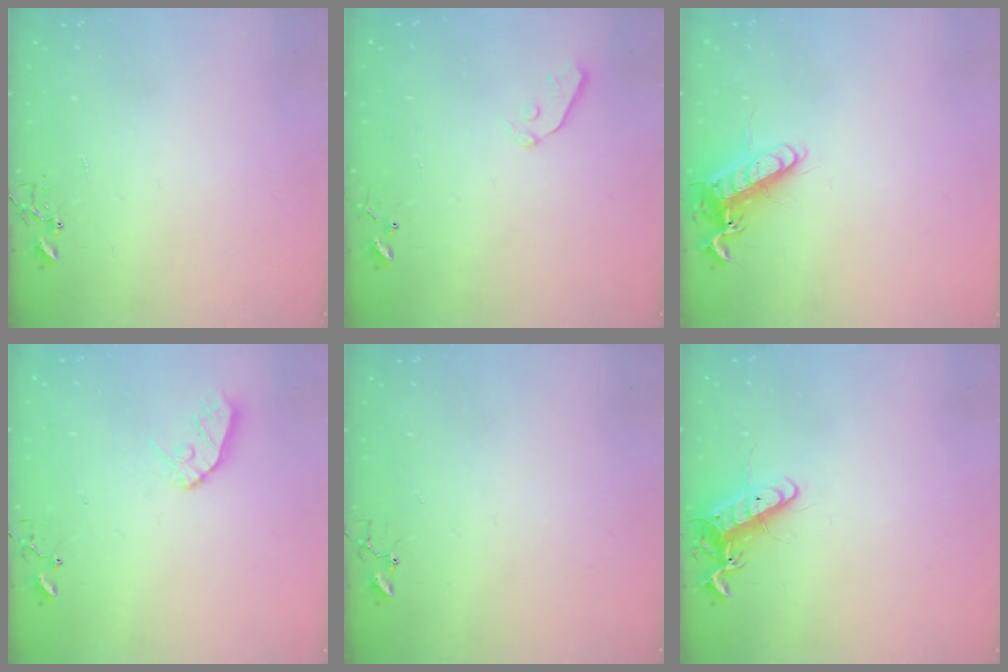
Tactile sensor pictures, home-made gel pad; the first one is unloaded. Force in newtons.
{"total": 3.7, "press": 3.6, "slide": 0.7}
{"total": 13.3, "press": 13.2, "slide": 1.1}
{"total": 9.0, "press": 8.9, "slide": 0.8}
{"total": 4.1, "press": 4.1, "slide": 0.2}
{"total": 12.5, "press": 12.4, "slide": 1.0}